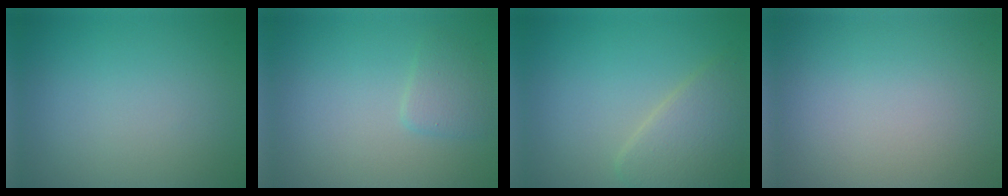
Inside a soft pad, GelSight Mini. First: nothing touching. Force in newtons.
{"total": 1.6, "press": 1.6, "slide": 0.0}
{"total": 3.8, "press": 3.8, "slide": 0.2}
{"total": 0.5, "press": 0.5, "slide": 0.0}